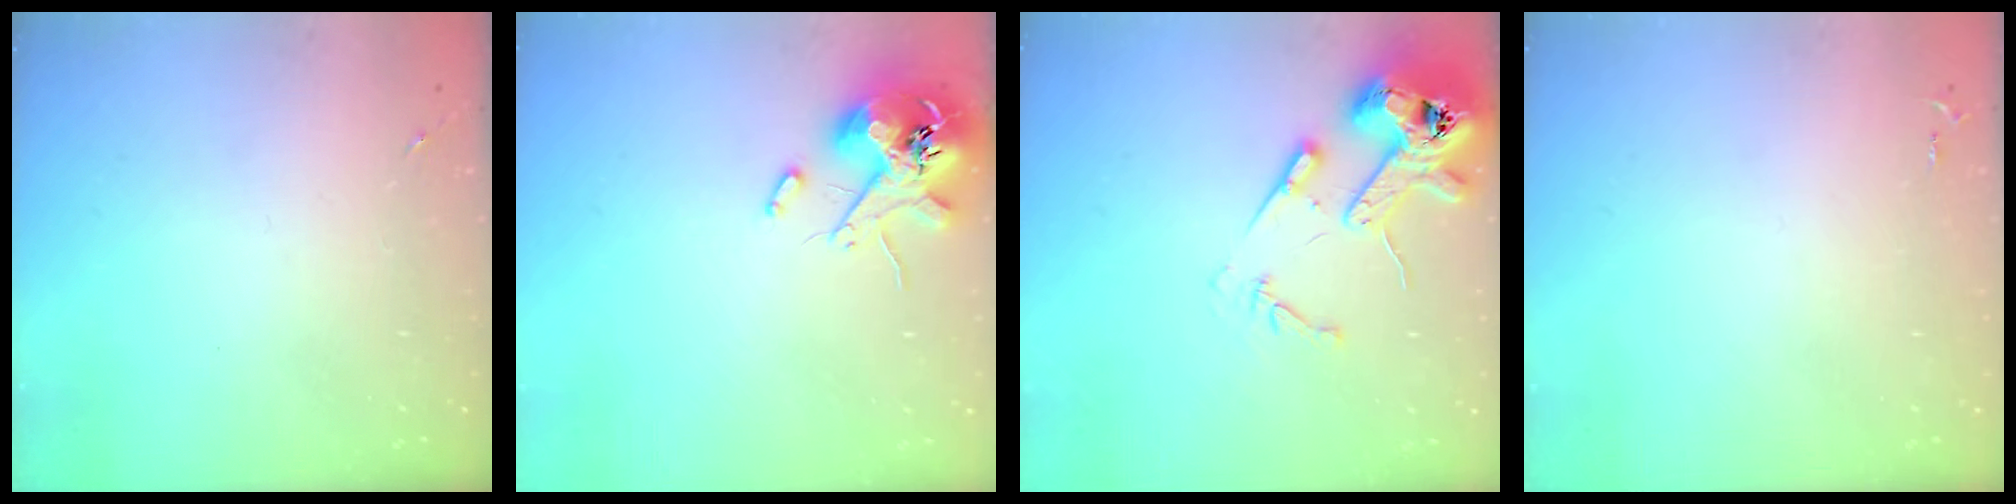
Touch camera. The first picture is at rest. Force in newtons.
{"total": 11.8, "press": 11.6, "slide": 1.8}
{"total": 15.1, "press": 15.0, "slide": 2.1}
{"total": 2.6, "press": 2.6, "slide": 0.3}